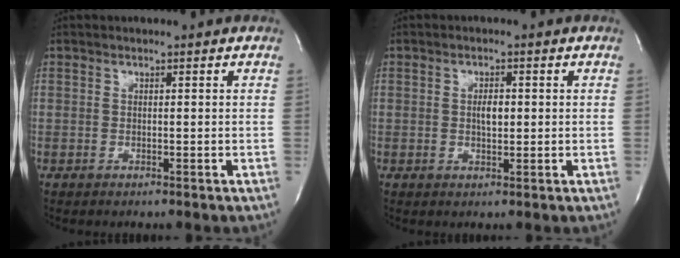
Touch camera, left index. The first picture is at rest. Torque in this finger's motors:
{"motor_torque": [0.15, -0.07, 0.00, 0.02]}